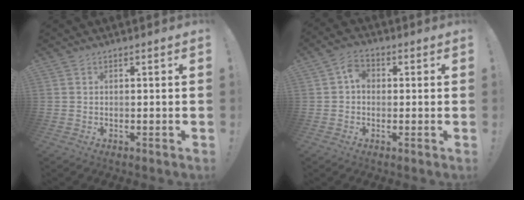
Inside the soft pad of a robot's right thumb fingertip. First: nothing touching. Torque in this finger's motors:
{"motor_torque": [0.21, 0.17, 0.64, 0.11, 0.03]}